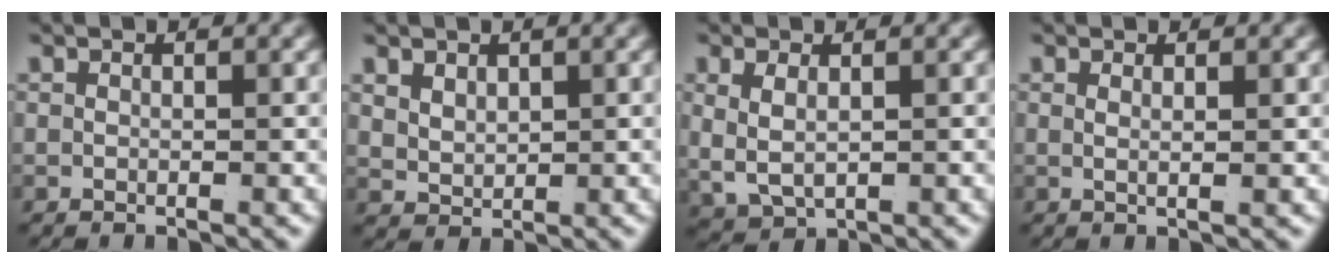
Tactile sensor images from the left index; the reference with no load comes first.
{"total": 2.1, "force": [1.2, 1.3, 1.1], "torque": [-0.028, -0.014, 0.039]}
{"total": 4.4, "force": [0.3, 3.4, 2.7], "torque": [-0.072, -0.015, 0.018]}
{"total": 1.1, "force": [0.4, -0.6, 0.7], "torque": [-0.013, -0.012, 0.015]}